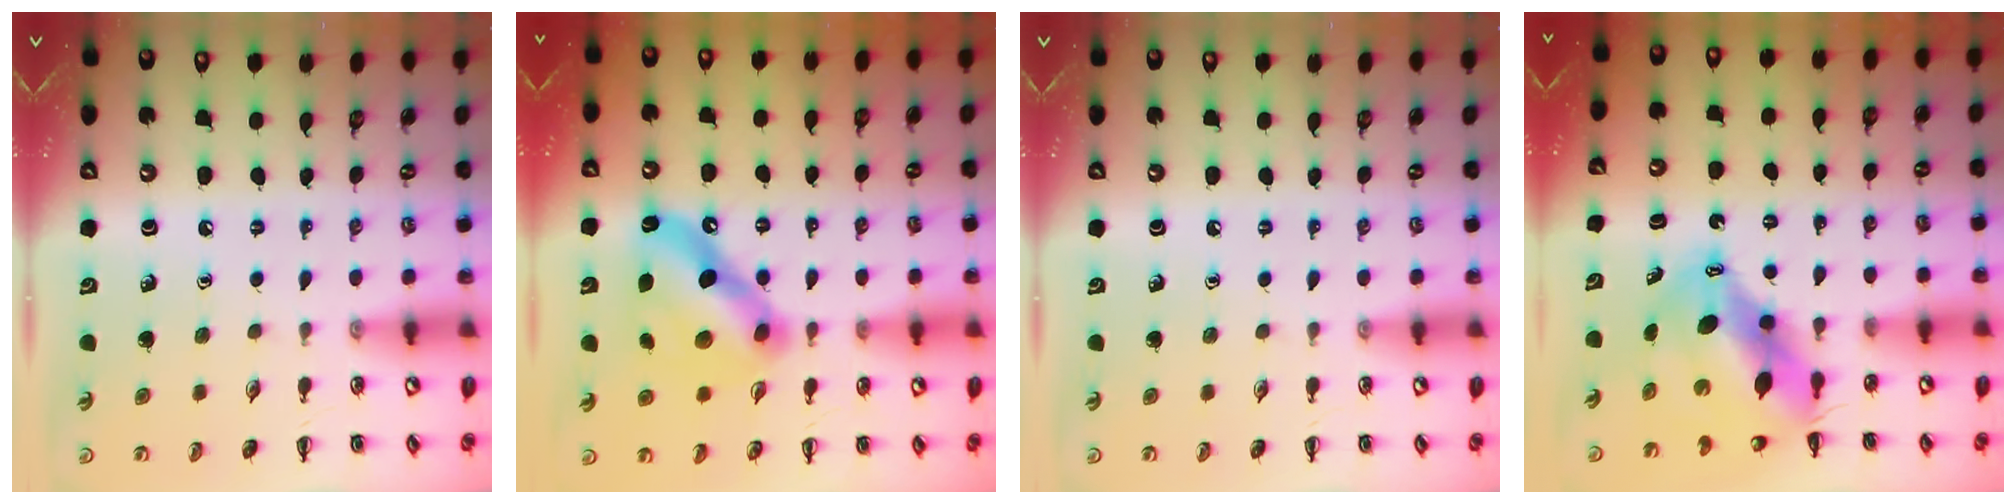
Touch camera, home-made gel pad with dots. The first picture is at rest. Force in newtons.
{"total": 12.1, "press": 12.1, "slide": 0.3}
{"total": 0.0}
{"total": 9.9, "press": 9.6, "slide": 2.6}